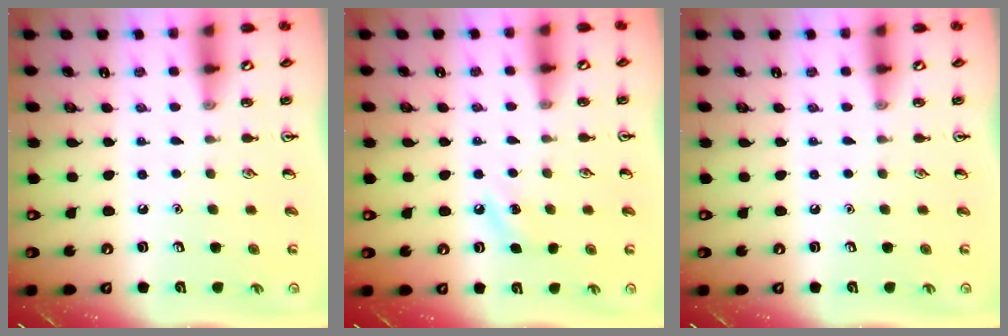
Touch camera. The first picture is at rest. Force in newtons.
{"total": 5.3, "press": 5.0, "slide": 1.8}
{"total": 0.0}